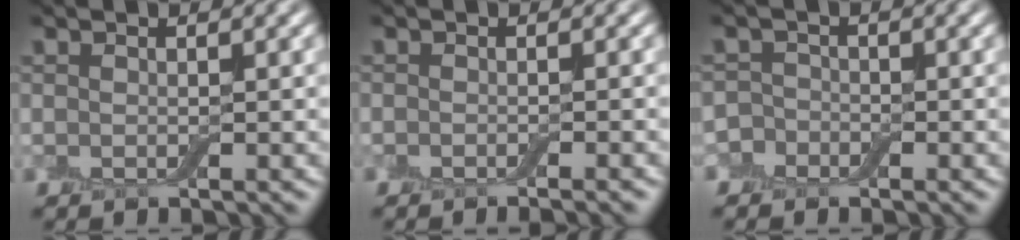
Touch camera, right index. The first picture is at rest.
{"total": 1.5, "force": [-1.2, 0.1, 1.0], "torque": [-0.011, -0.002, -0.018]}
{"total": 3.1, "force": [-1.9, 2.4, 0.5], "torque": [0.010, 0.006, -0.049]}